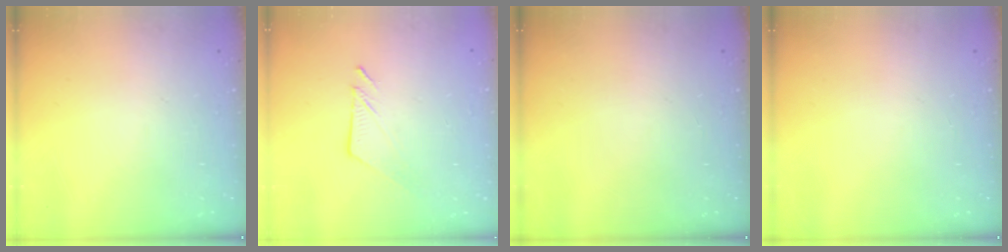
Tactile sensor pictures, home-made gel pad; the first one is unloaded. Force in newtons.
{"total": 7.0, "press": 7.0, "slide": 0.1}
{"total": 0.0}
{"total": 0.0}